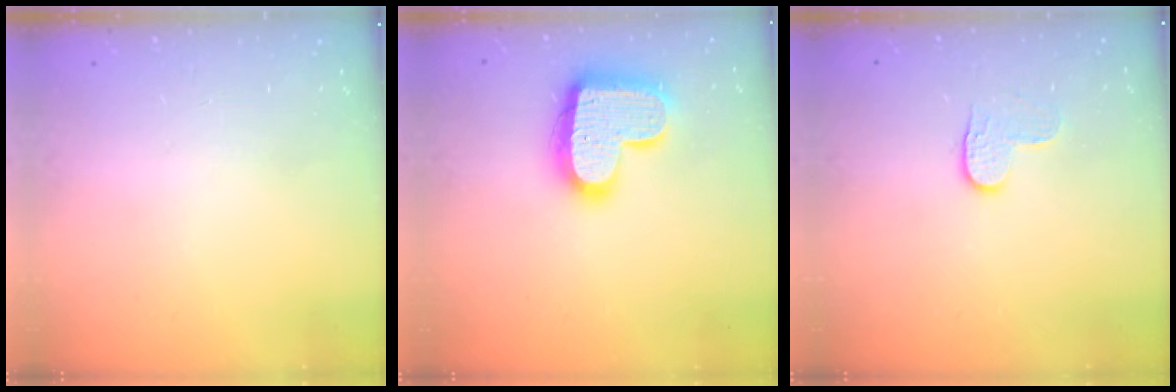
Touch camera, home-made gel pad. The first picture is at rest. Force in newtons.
{"total": 19.3, "press": 19.3, "slide": 1.3}
{"total": 4.2, "press": 4.2, "slide": 0.5}